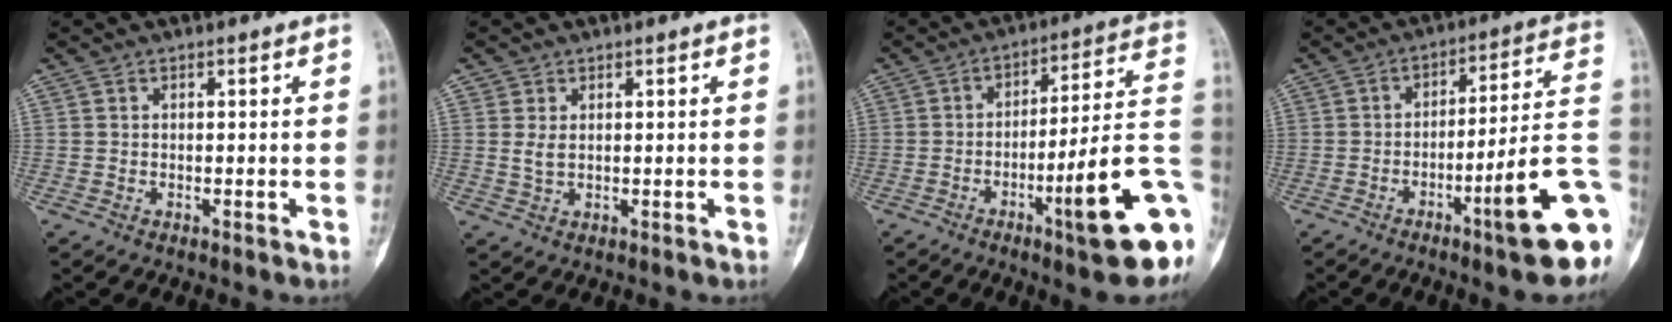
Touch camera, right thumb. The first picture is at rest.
{"total": 2.1, "force": [0.5, 1.4, 1.5], "torque": [-0.026, -0.002, 0.014]}
{"total": 19.7, "force": [-6.6, 2.9, 18.3], "torque": [-0.205, 0.027, -0.091]}
{"total": 17.5, "force": [-6.2, 2.2, 16.2], "torque": [-0.179, 0.029, -0.087]}